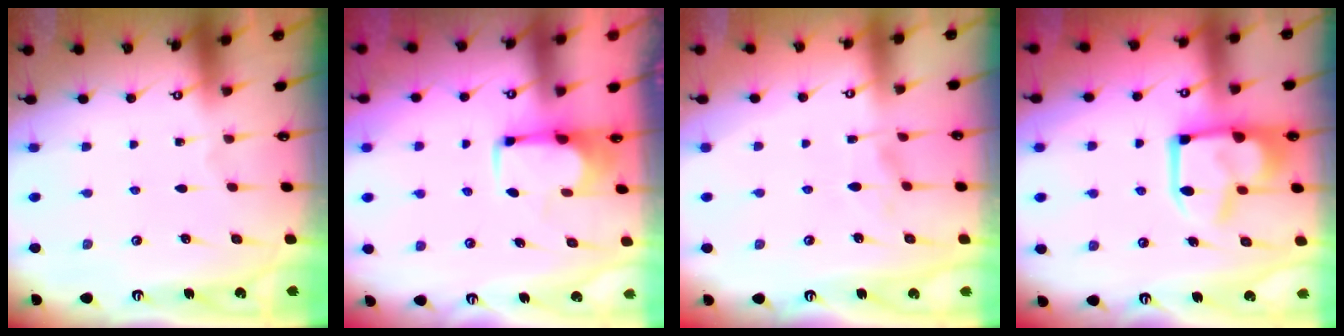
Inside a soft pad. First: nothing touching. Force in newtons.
{"total": 1.6, "press": 1.5, "slide": 0.6}
{"total": 2.4, "press": 2.3, "slide": 0.7}
{"total": 10.4, "press": 10.3, "slide": 1.4}